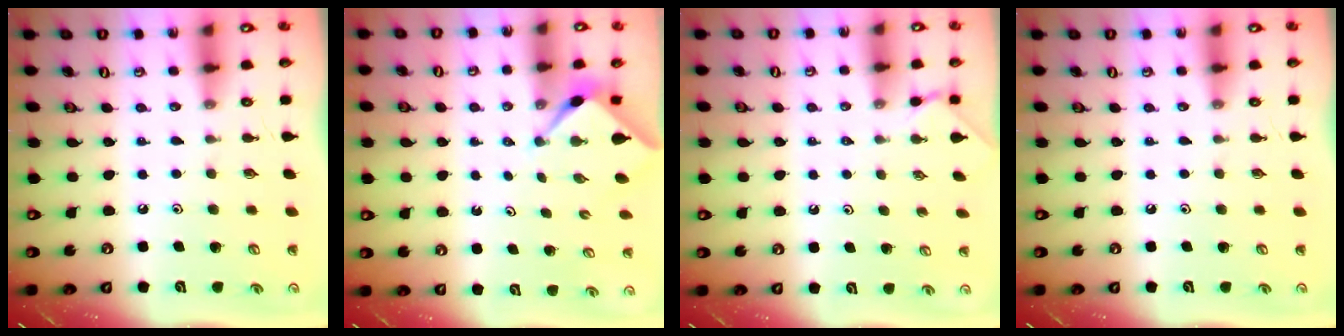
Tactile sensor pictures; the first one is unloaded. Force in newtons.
{"total": 2.4, "press": 2.3, "slide": 0.3}
{"total": 1.4, "press": 1.4, "slide": 0.2}
{"total": 0.0}